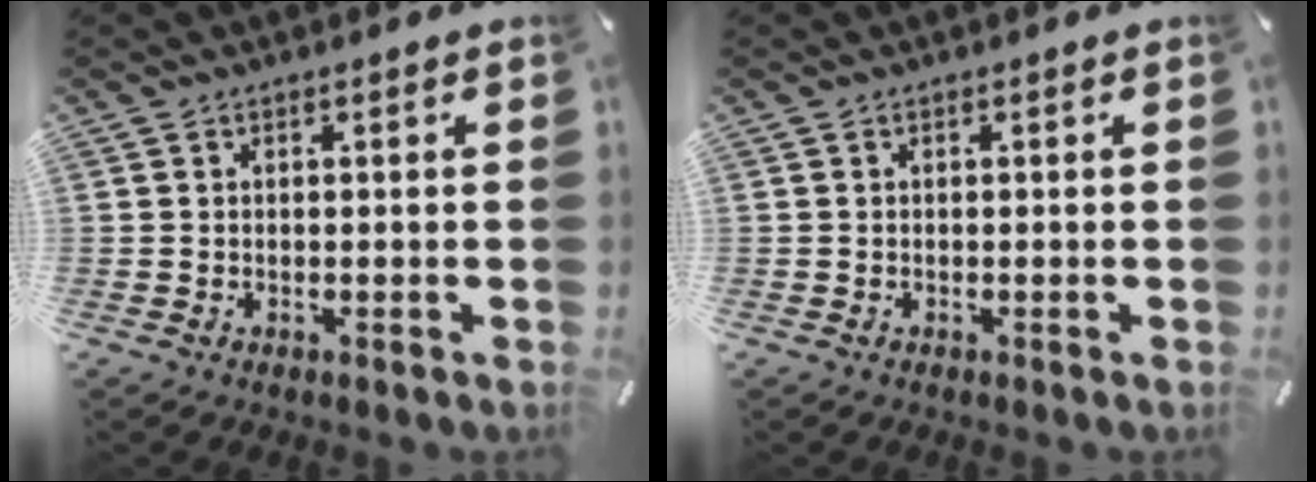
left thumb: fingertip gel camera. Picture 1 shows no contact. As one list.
[{"total": 0.0}]